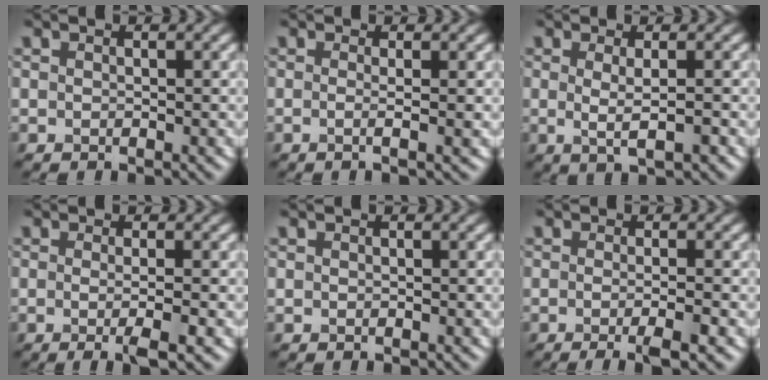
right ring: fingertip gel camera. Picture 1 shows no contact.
{"total": 2.4, "force": [0.1, 0.9, 2.2], "torque": [-0.022, -0.004, -0.022]}
{"total": 2.3, "force": [0.0, 0.5, 2.2], "torque": [-0.039, -0.005, 0.001]}
{"total": 3.3, "force": [-0.5, 0.8, 3.1], "torque": [-0.044, -0.008, -0.010]}
{"total": 0.0}
{"total": 3.6, "force": [-1.1, 0.9, 3.3], "torque": [-0.046, -0.010, -0.020]}